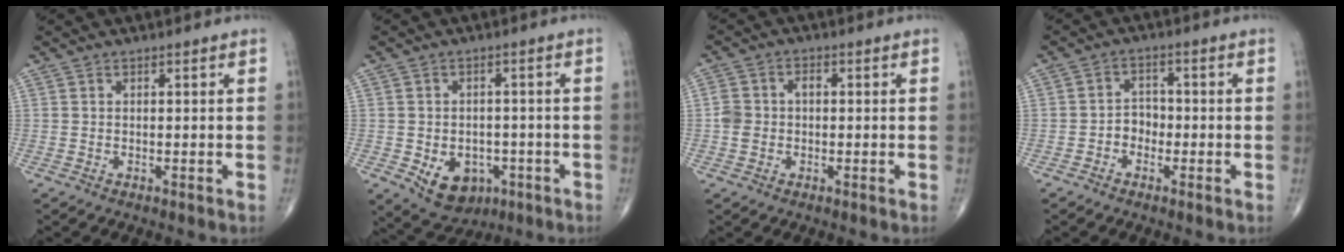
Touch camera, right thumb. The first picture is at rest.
{"total": 8.9, "force": [-3.2, 6.7, 5.0], "torque": [-0.054, 0.014, -0.032]}
{"total": 4.5, "force": [-0.2, 3.6, 2.7], "torque": [-0.052, 0.019, -0.004]}
{"total": 3.4, "force": [-1.4, 2.7, 1.5], "torque": [-0.006, 0.018, -0.032]}